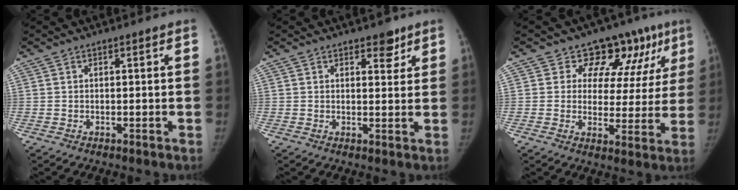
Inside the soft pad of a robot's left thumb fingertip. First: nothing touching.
{"total": 3.2, "force": [2.2, 1.7, 1.6], "torque": [0.000, -0.013, 0.030]}
{"total": 12.9, "force": [8.4, 8.4, 5.3], "torque": [-0.008, -0.033, 0.092]}